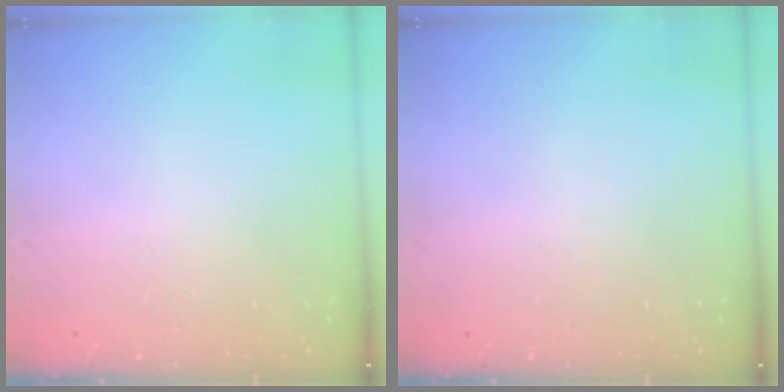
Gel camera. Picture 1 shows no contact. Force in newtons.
{"total": 0.0}